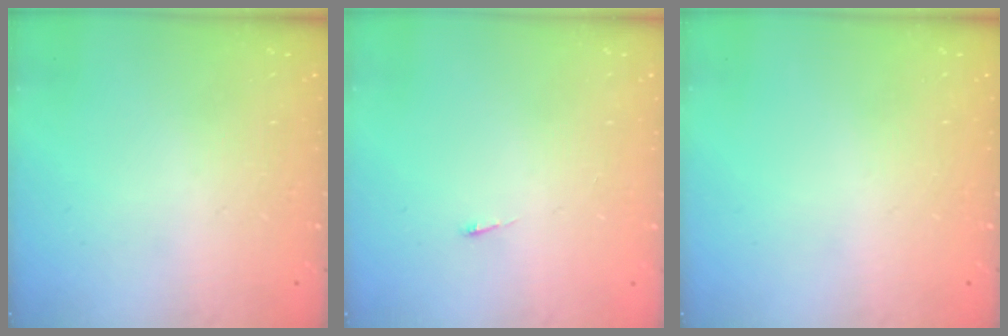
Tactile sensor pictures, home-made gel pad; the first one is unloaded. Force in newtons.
{"total": 2.6, "press": 2.5, "slide": 0.3}
{"total": 0.0}